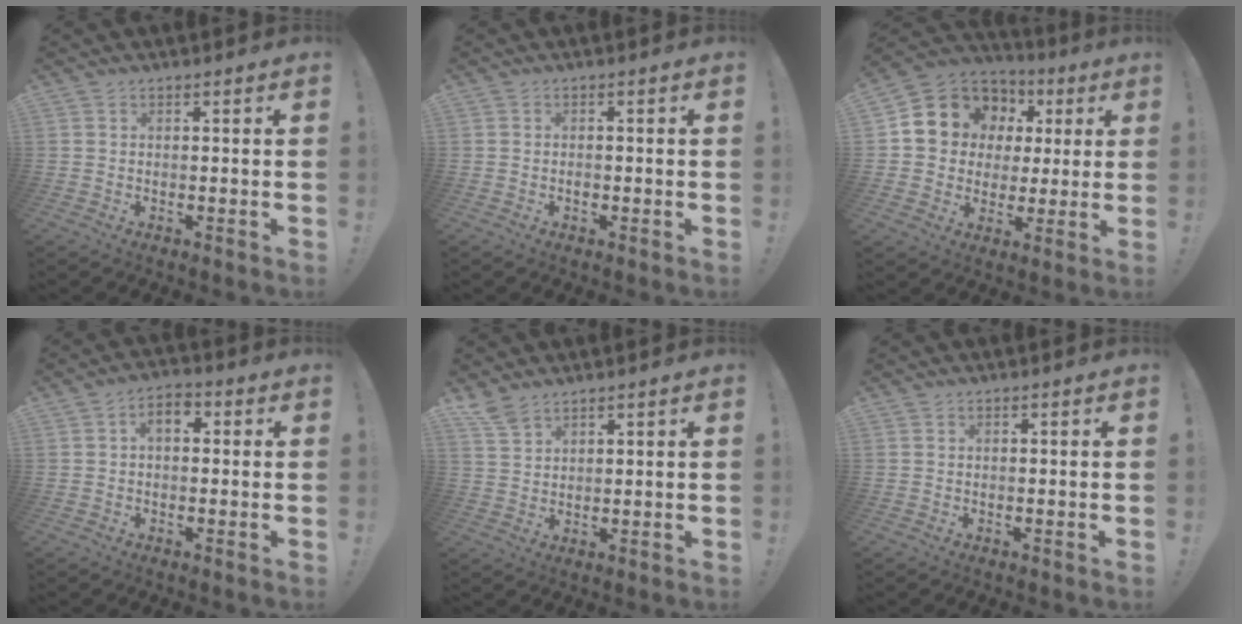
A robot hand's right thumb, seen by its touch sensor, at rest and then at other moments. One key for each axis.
{"total": 1.1, "fx": -0.8, "fy": 0.7, "fz": 0.5, "tx": -0.004, "ty": 0.000, "tz": -0.015}
{"total": 12.1, "fx": 4.9, "fy": 10.5, "fz": 3.5, "tx": -0.054, "ty": -0.029, "tz": 0.109}
{"total": 4.8, "fx": 0.6, "fy": 3.0, "fz": 3.6, "tx": -0.053, "ty": 0.005, "tz": 0.008}
{"total": 5.2, "fx": 4.4, "fy": 1.6, "fz": 2.2, "tx": -0.037, "ty": -0.027, "tz": 0.084}
{"total": 0.0}